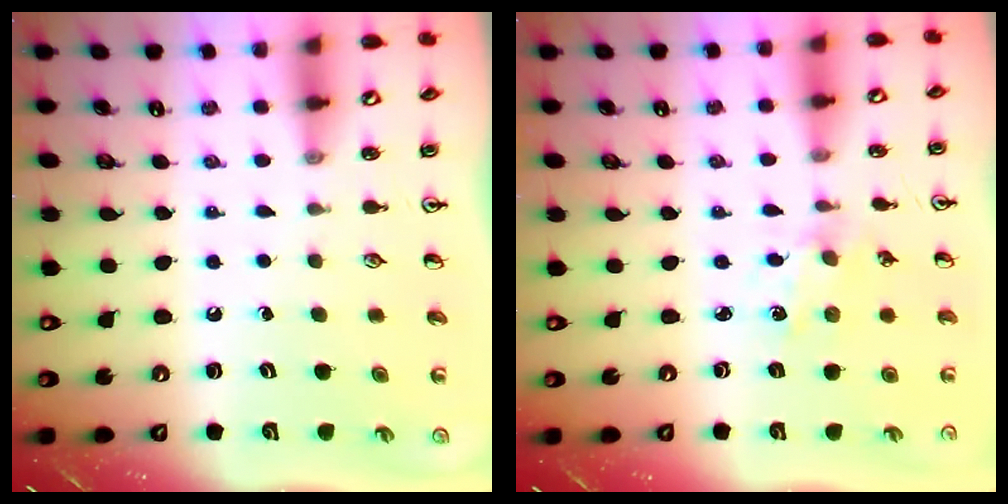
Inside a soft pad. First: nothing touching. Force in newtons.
{"total": 1.1, "press": 1.1, "slide": 0.2}